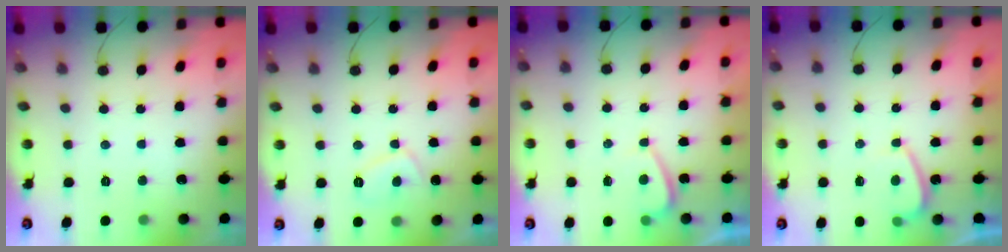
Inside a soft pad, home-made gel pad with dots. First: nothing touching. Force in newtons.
{"total": 4.3, "press": 4.2, "slide": 0.7}
{"total": 1.6, "press": 1.5, "slide": 0.6}
{"total": 2.2, "press": 2.1, "slide": 0.6}